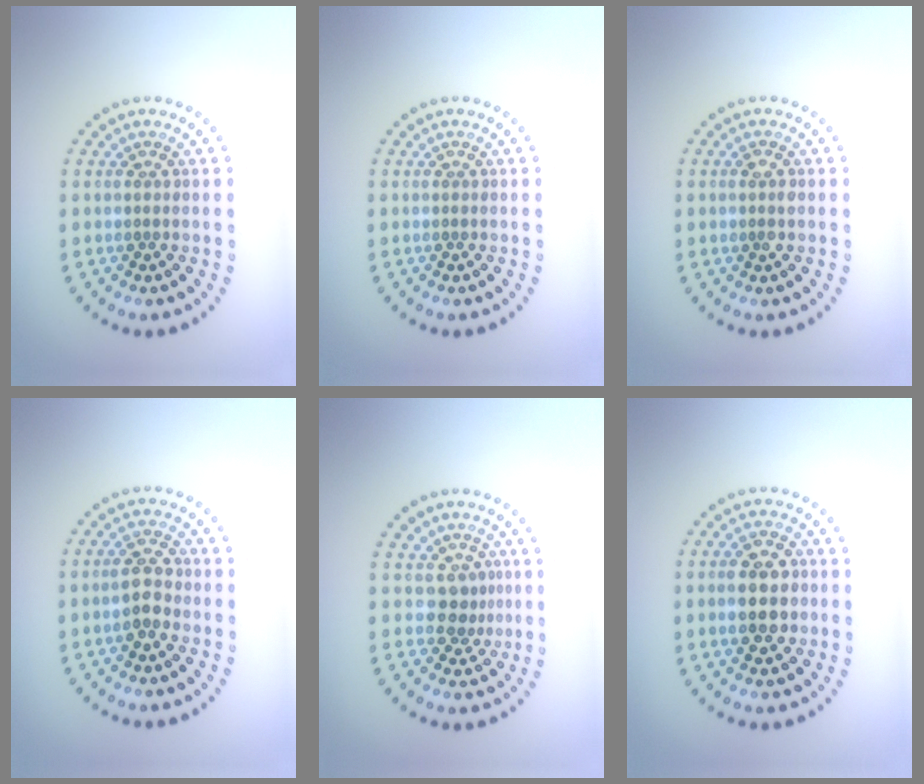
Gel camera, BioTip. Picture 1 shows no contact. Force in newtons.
{"total": 0.0}
{"total": 1.0, "press": 1.0, "slide": 0.2}
{"total": 2.6, "press": 2.6, "slide": 0.4}
{"total": 2.2, "press": 1.6, "slide": 1.5}
{"total": 4.4, "press": 4.4, "slide": 0.2}